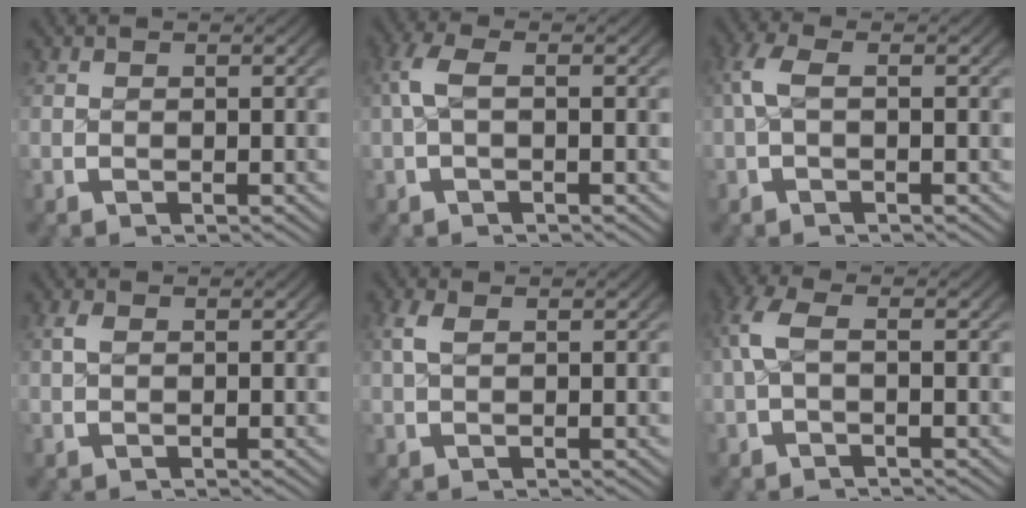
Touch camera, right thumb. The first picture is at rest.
{"total": 2.4, "force": [0.3, 0.9, 2.2], "torque": [-0.055, 0.006, 0.008]}
{"total": 2.2, "force": [0.3, 0.8, 2.0], "torque": [-0.053, 0.005, 0.007]}
{"total": 0.9, "force": [0.4, 0.4, 0.7], "torque": [-0.019, 0.003, 0.011]}
{"total": 1.5, "force": [0.7, 0.5, 1.2], "torque": [-0.030, 0.004, 0.018]}
{"total": 2.8, "force": [0.2, 1.2, 2.5], "torque": [-0.065, 0.005, 0.007]}